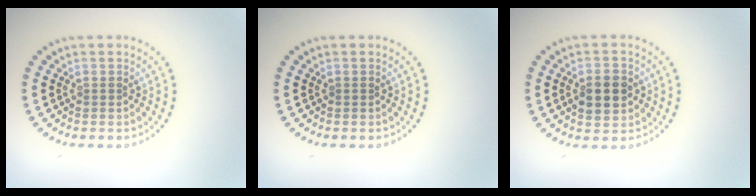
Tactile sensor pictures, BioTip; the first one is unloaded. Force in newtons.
{"total": 0.0}
{"total": 3.8, "press": 3.8, "slide": 0.1}